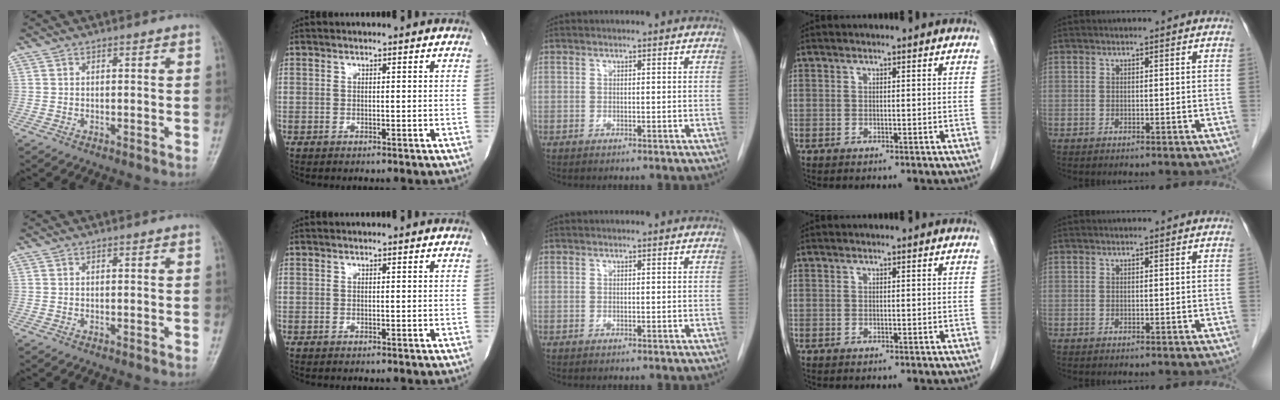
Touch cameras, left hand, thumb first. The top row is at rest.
{}